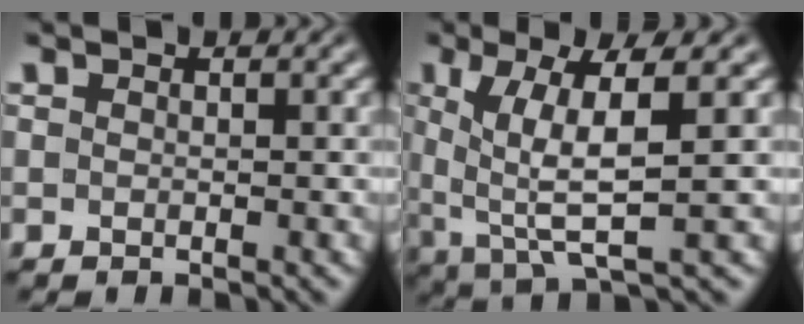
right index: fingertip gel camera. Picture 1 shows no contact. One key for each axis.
{"total": 6.7, "fx": 0.6, "fy": 2.7, "fz": 6.1, "tx": -0.110, "ty": -0.018, "tz": 0.024}